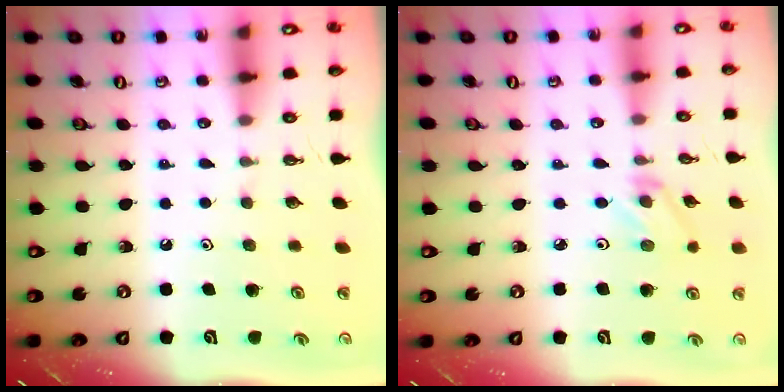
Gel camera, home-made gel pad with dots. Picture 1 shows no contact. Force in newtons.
{"total": 2.6, "press": 2.6, "slide": 0.4}